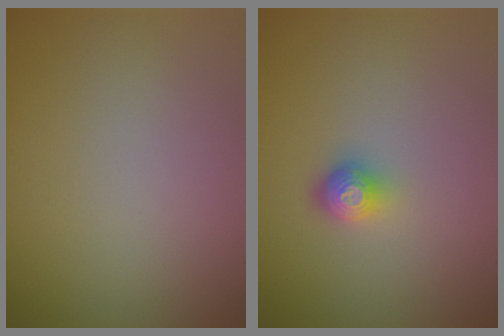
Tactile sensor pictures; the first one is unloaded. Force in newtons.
{"total": 2.0, "press": 1.4, "slide": 1.5}